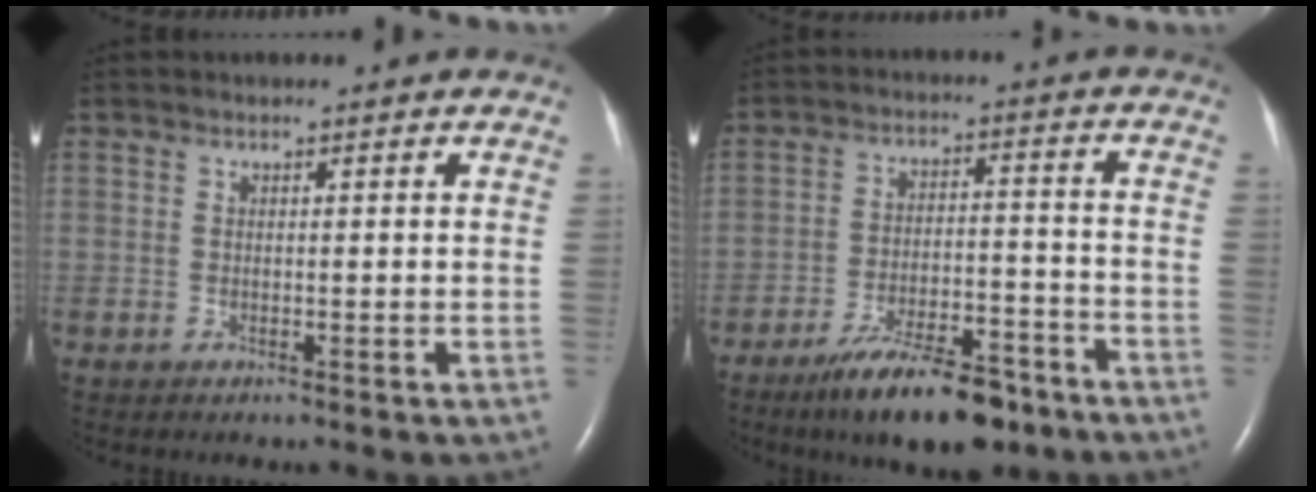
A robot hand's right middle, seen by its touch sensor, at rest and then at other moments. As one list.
[{"total": 12.2, "force": [-9.0, 3.4, 7.4], "torque": [-0.122, -0.006, -0.148]}]